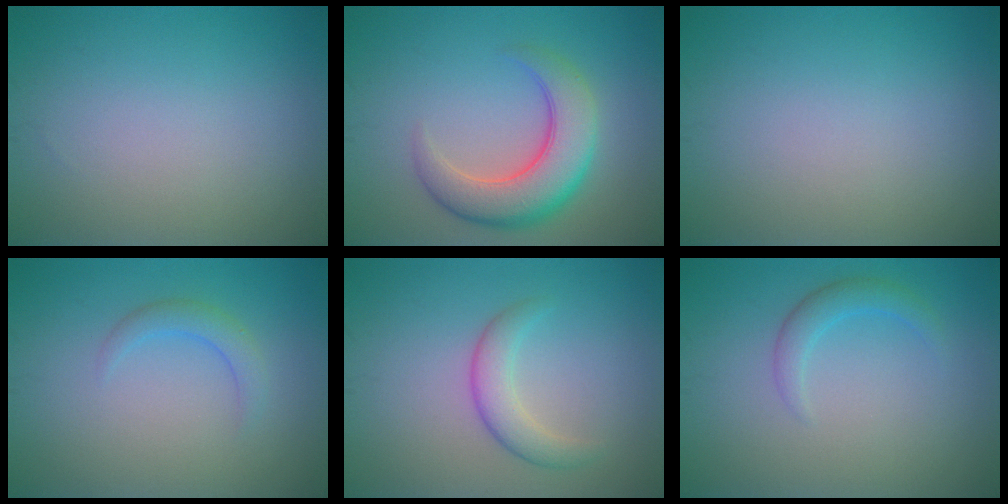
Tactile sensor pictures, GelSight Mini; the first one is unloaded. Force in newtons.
{"total": 6.4, "press": 6.4, "slide": 0.3}
{"total": 0.0}
{"total": 1.8, "press": 1.8, "slide": 0.2}
{"total": 2.7, "press": 2.7, "slide": 0.1}
{"total": 1.9, "press": 1.9, "slide": 0.1}